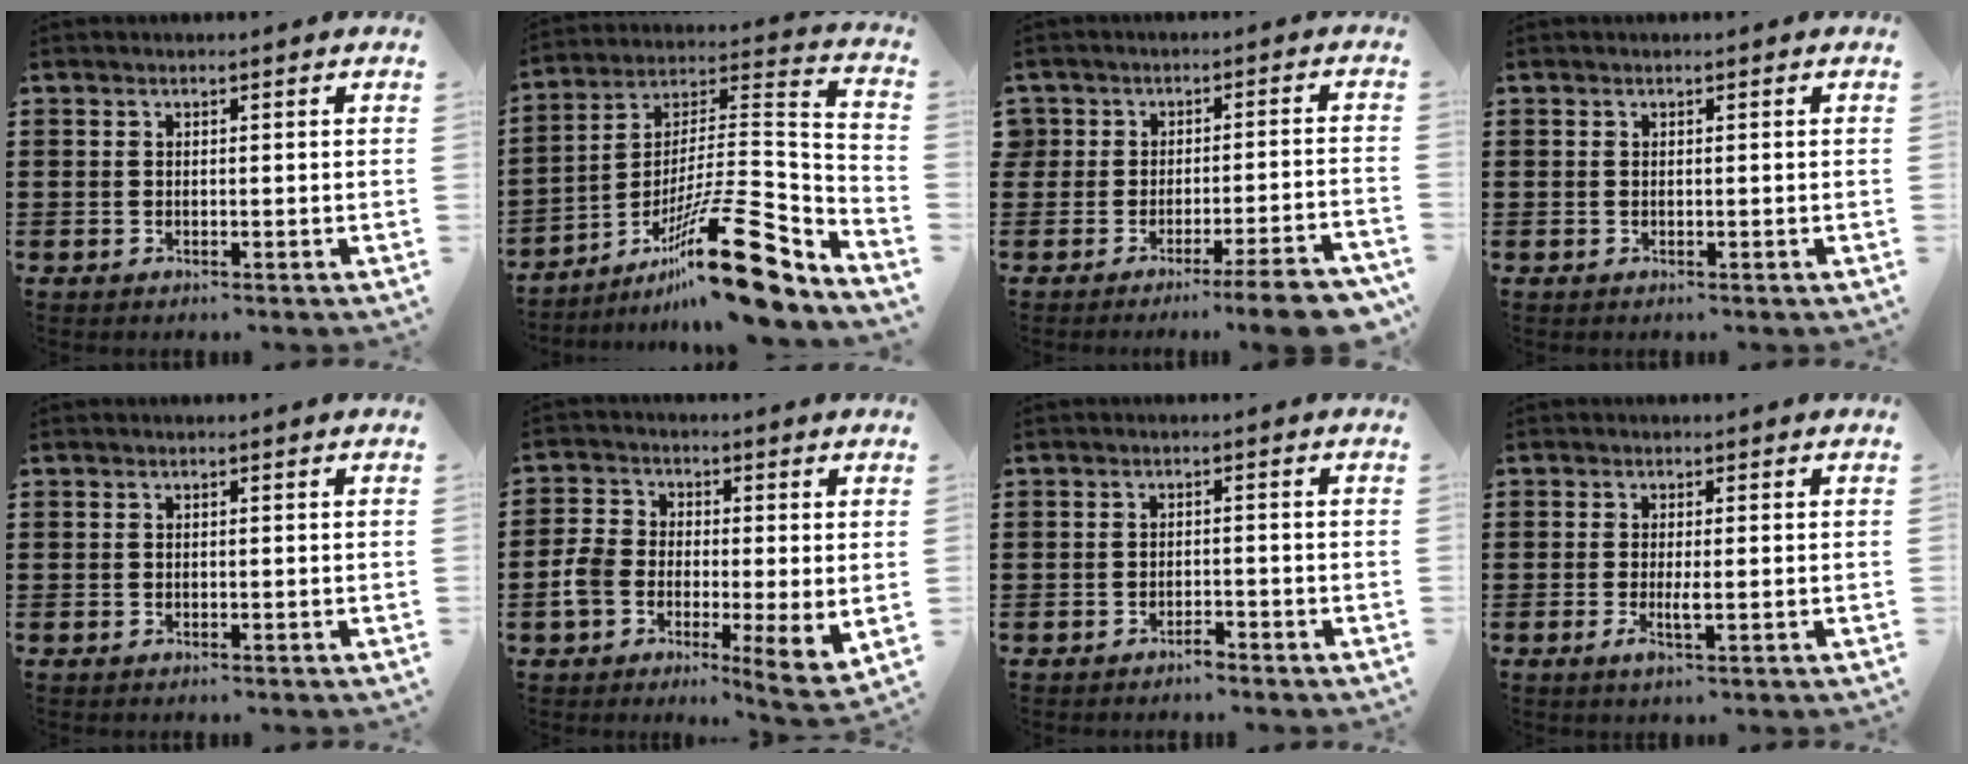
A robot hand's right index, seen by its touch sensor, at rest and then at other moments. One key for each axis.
{"total": 20.2, "fx": -11.3, "fy": 4.1, "fz": 16.2, "tx": -0.249, "ty": 0.035, "tz": -0.189}
{"total": 5.5, "fx": -4.6, "fy": 0.3, "fz": 3.0, "tx": -0.046, "ty": -0.004, "tz": -0.086}
{"total": 0.0}
{"total": 0.0}
{"total": 6.3, "fx": -1.4, "fy": 3.6, "fz": 5.0, "tx": -0.104, "ty": 0.002, "tz": -0.023}
{"total": 1.6, "fx": -1.5, "fy": 0.3, "fz": 0.5, "tx": -0.015, "ty": -0.001, "tz": -0.029}
{"total": 2.5, "fx": -0.6, "fy": 0.2, "fz": 2.4, "tx": -0.049, "ty": -0.009, "tz": -0.012}